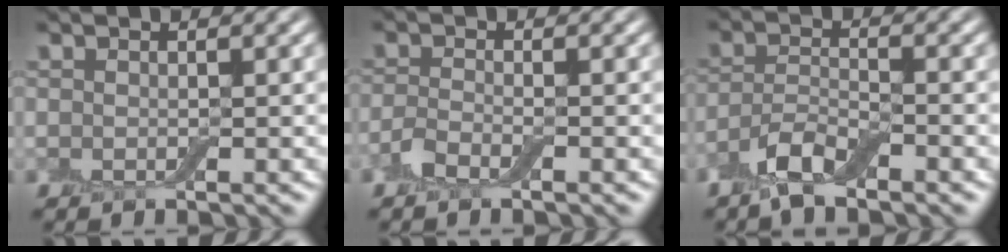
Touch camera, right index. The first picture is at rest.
{"total": 1.8, "force": [-1.1, 0.6, 1.2], "torque": [-0.030, 0.000, -0.028]}
{"total": 3.6, "force": [-2.7, 1.0, 2.2], "torque": [-0.048, -0.002, -0.061]}